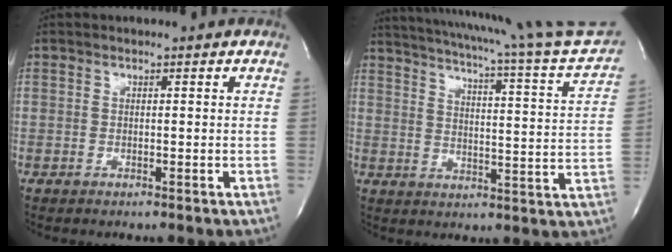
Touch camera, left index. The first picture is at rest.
{"total": 23.9, "force": [21.0, 0.4, 11.5], "torque": [-0.177, -0.045, 0.260]}